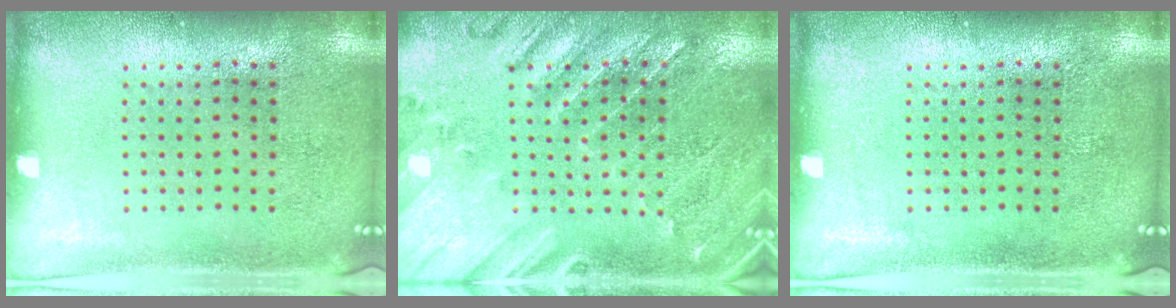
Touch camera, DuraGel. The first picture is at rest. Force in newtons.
{"total": 0.6, "press": 0.5, "slide": 0.4}
{"total": 0.0}